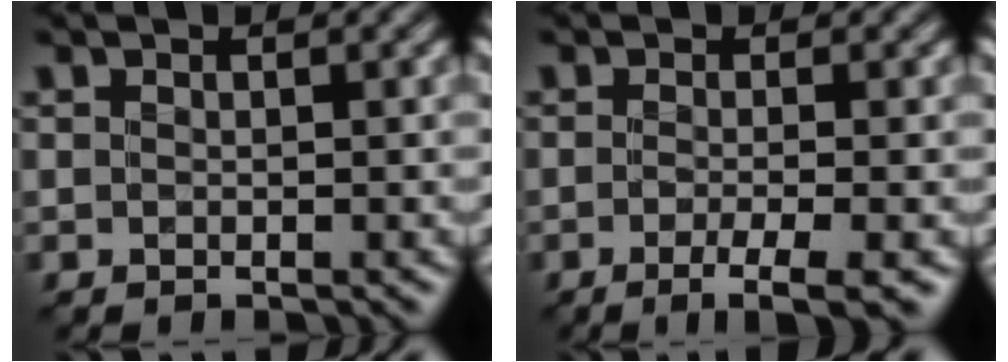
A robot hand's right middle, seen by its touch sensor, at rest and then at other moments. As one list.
[{"total": 3.4, "force": [-1.4, 0.7, 3.1], "torque": [-0.051, -0.003, -0.030]}]